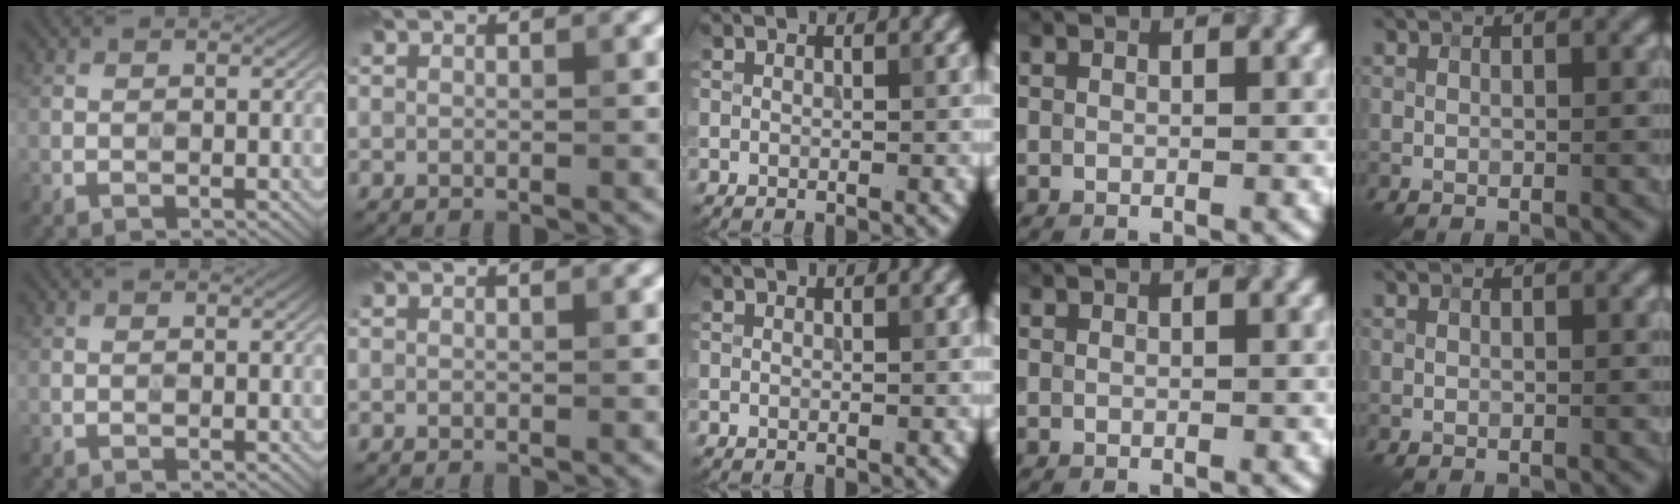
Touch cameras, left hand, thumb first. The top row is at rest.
{}